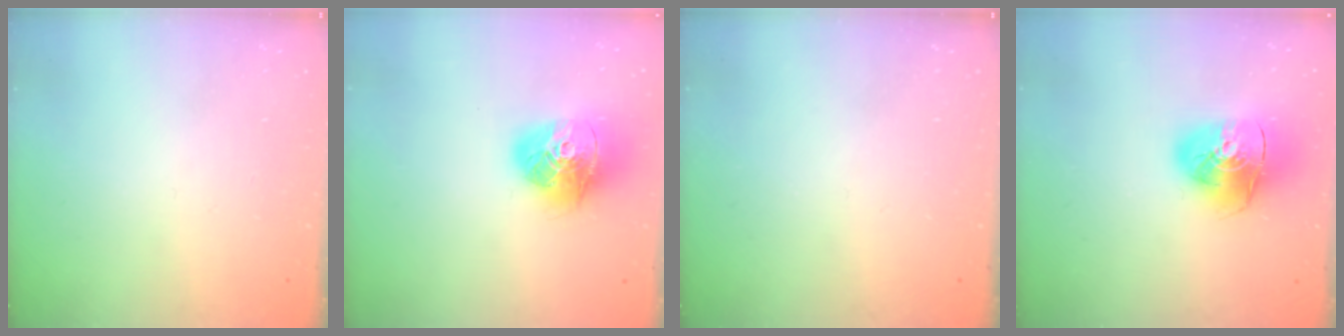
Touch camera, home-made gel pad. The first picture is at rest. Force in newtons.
{"total": 17.1, "press": 17.0, "slide": 2.2}
{"total": 0.0}
{"total": 16.1, "press": 16.0, "slide": 2.1}